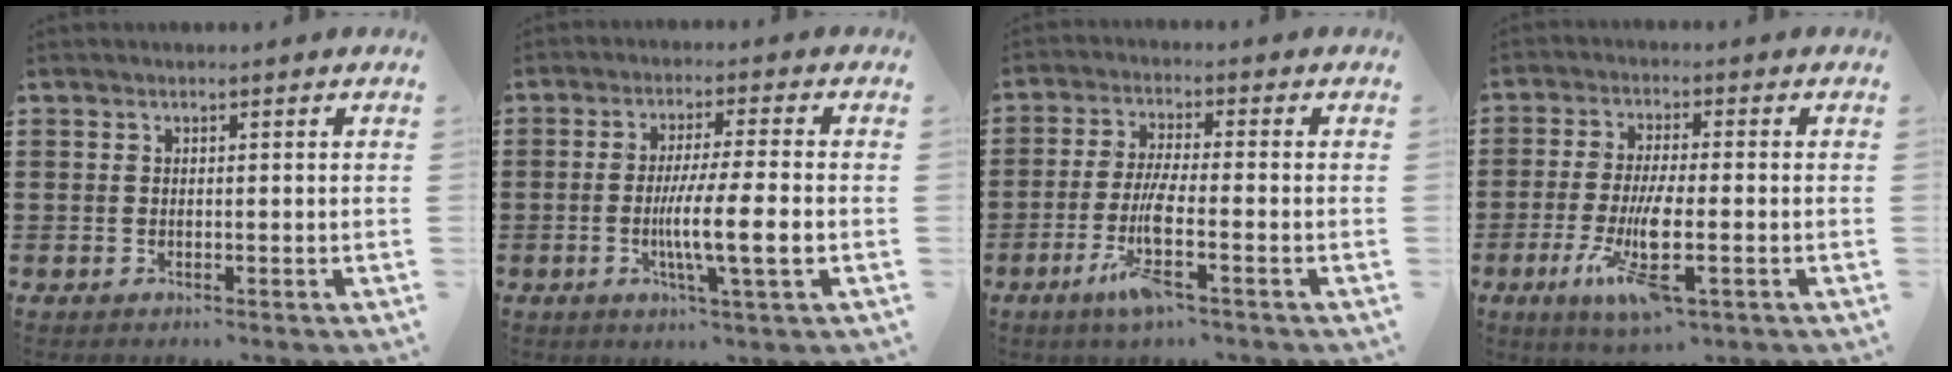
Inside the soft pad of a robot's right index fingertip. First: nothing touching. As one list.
[{"total": 8.5, "force": [-1.7, 0.3, 8.3], "torque": [-0.146, -0.012, -0.032]}, {"total": 7.2, "force": [-3.2, 0.8, 6.4], "torque": [-0.140, -0.013, -0.064]}, {"total": 9.2, "force": [-3.5, 2.0, 8.3], "torque": [-0.181, -0.017, -0.066]}]